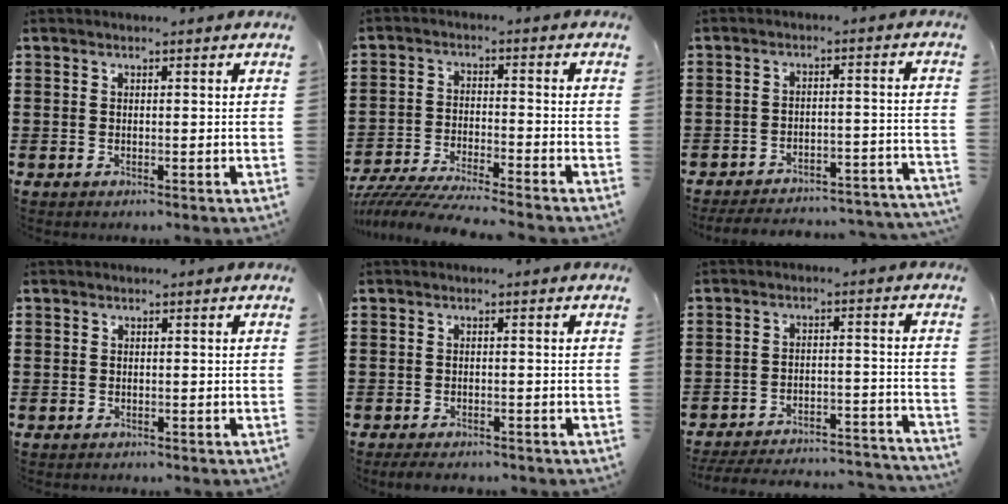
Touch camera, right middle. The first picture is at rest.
{"total": 6.0, "force": [-5.8, -0.2, 1.6], "torque": [-0.042, -0.014, -0.117]}
{"total": 4.7, "force": [-4.5, 0.3, 1.4], "torque": [-0.031, -0.004, -0.091]}
{"total": 0.5, "force": [-0.3, 0.4, 0.0], "torque": [0.000, 0.002, -0.007]}
{"total": 1.4, "force": [-1.4, 0.1, 0.4], "torque": [-0.011, -0.004, -0.025]}
{"total": 5.2, "force": [-5.0, 0.4, 1.5], "torque": [-0.038, -0.003, -0.103]}